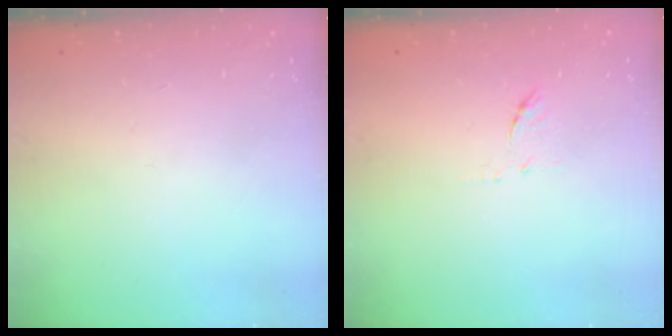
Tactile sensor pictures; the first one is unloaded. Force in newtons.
{"total": 6.1, "press": 6.1, "slide": 0.3}